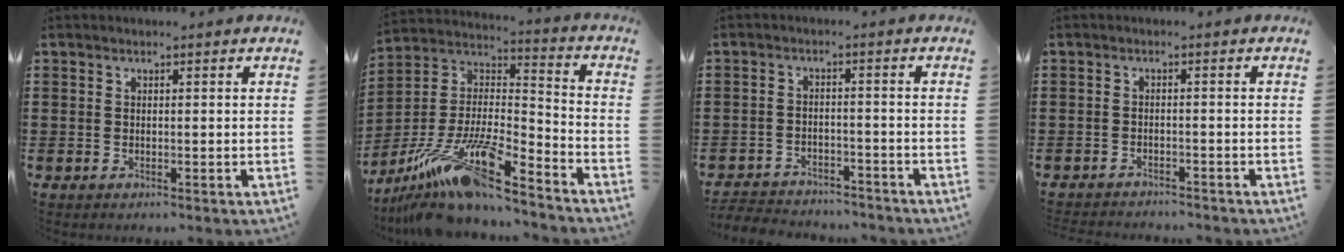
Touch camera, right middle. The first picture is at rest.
{"total": 16.0, "force": [-12.3, 2.5, 9.8], "torque": [-0.195, 0.017, -0.232]}
{"total": 3.6, "force": [-3.5, 0.5, 0.1], "torque": [-0.007, 0.000, -0.075]}
{"total": 1.8, "force": [-1.8, 0.0, 0.0], "torque": [-0.007, -0.002, -0.039]}